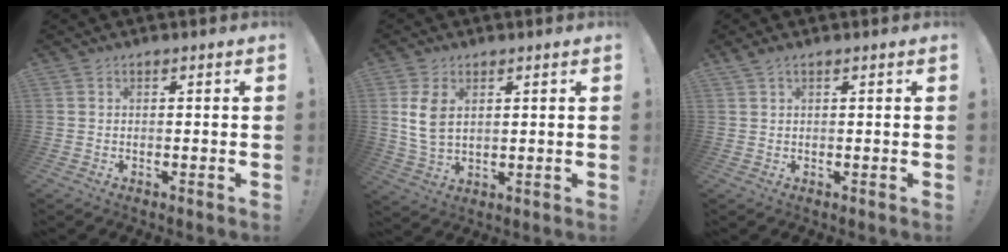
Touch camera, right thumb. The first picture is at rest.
{"total": 7.0, "force": [2.5, 4.3, 5.0], "torque": [-0.101, -0.010, 0.045]}
{"total": 1.2, "force": [0.6, 0.3, 1.0], "torque": [-0.028, 0.005, 0.013]}